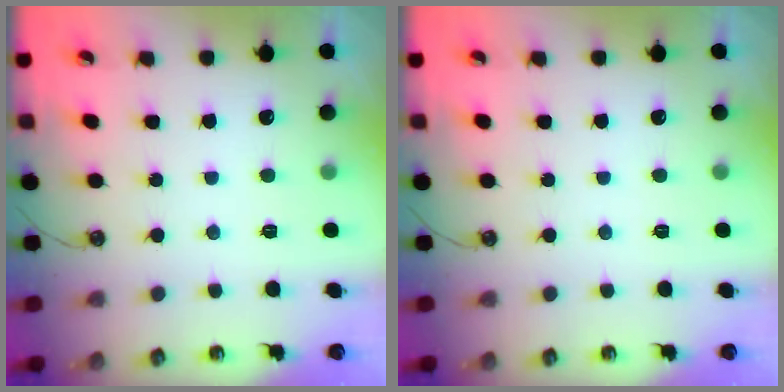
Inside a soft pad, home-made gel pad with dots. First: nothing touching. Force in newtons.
{"total": 0.0}